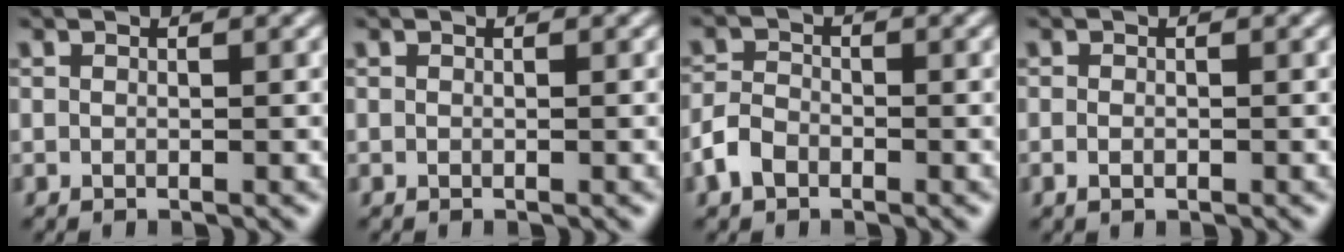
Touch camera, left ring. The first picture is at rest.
{"total": 0.0}
{"total": 2.4, "force": [-1.4, 1.6, 1.1], "torque": [-0.021, 0.003, -0.036]}
{"total": 0.9, "force": [-0.3, 0.6, 0.6], "torque": [-0.011, -0.001, -0.005]}